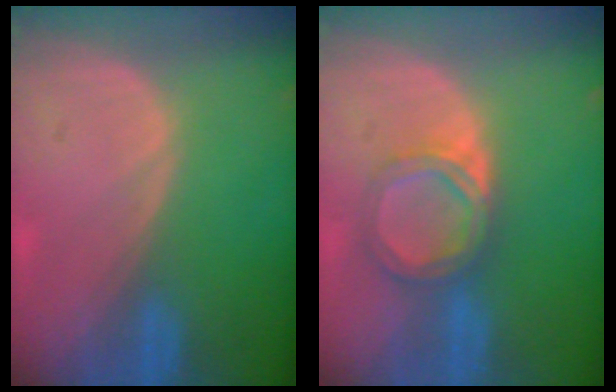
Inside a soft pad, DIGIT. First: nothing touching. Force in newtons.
{"total": 5.4, "press": 5.2, "slide": 1.6}